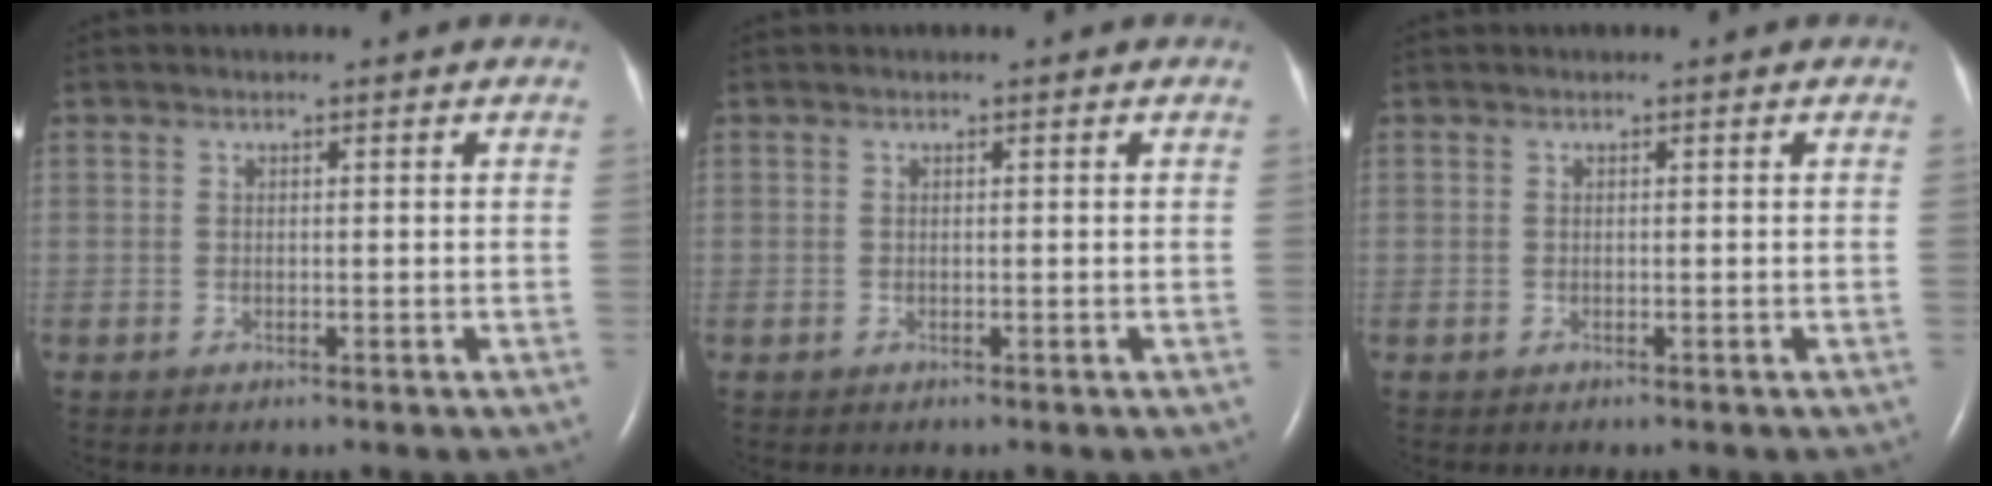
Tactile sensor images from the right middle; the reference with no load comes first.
{"total": 0.0}
{"total": 0.0}